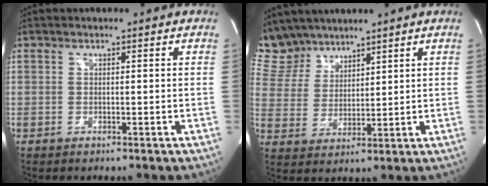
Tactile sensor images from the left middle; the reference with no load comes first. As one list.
[{"total": 8.0, "force": [7.3, 3.3, 0.6], "torque": [-0.021, 0.014, 0.160]}]